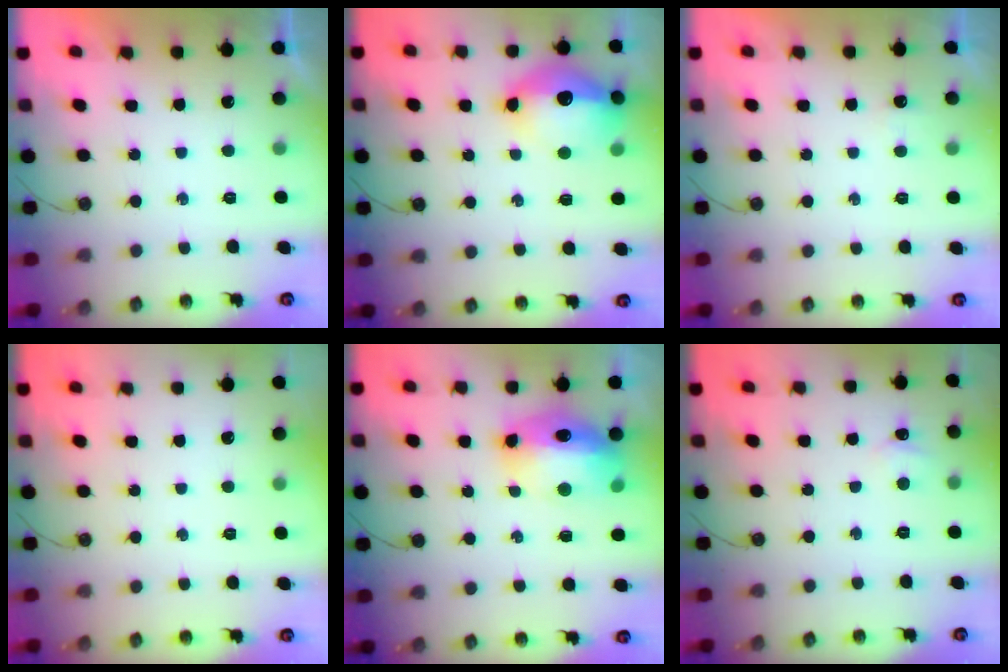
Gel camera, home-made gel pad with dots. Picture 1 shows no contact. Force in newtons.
{"total": 15.0, "press": 14.9, "slide": 1.7}
{"total": 3.2, "press": 3.1, "slide": 0.6}
{"total": 0.0}
{"total": 15.6, "press": 15.1, "slide": 4.2}
{"total": 2.8, "press": 2.8, "slide": 0.3}